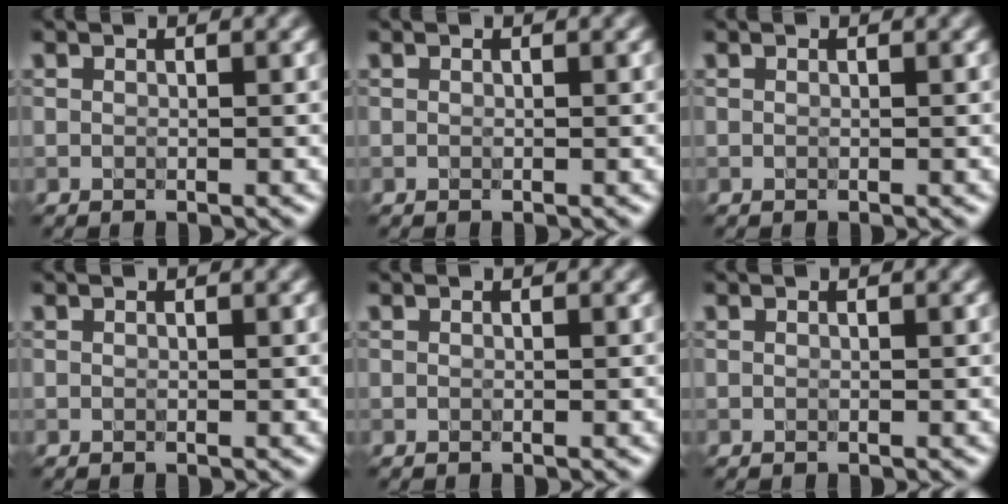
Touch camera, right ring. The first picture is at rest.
{"total": 0.0}
{"total": 0.0}
{"total": 0.0}
{"total": 0.0}
{"total": 0.0}